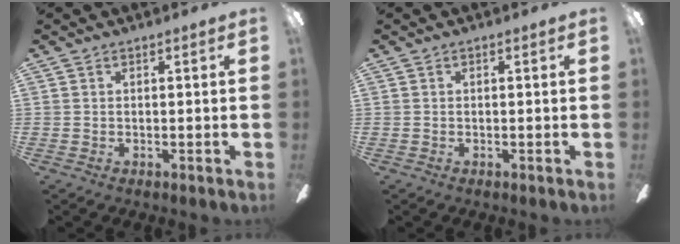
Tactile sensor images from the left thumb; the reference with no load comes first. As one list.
[{"total": 0.0}]